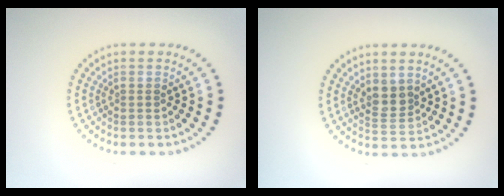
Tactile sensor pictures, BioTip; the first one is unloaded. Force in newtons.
{"total": 2.0, "press": 1.7, "slide": 1.0}